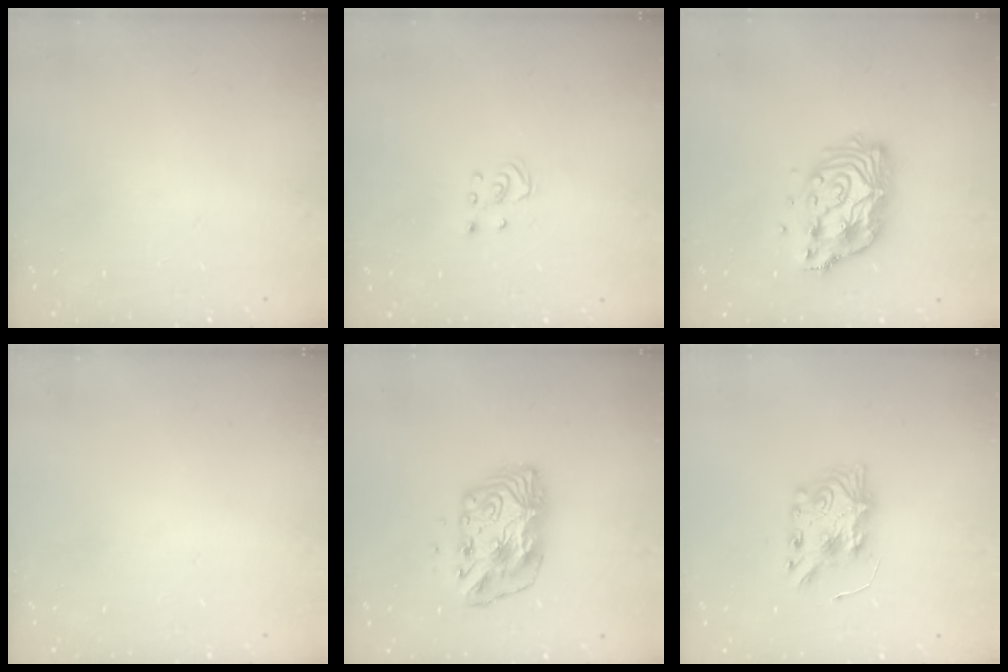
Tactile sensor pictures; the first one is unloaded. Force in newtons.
{"total": 2.5, "press": 2.5, "slide": 0.2}
{"total": 13.5, "press": 13.4, "slide": 1.2}
{"total": 0.0}
{"total": 9.9, "press": 9.9, "slide": 0.9}
{"total": 8.4, "press": 8.4, "slide": 0.7}